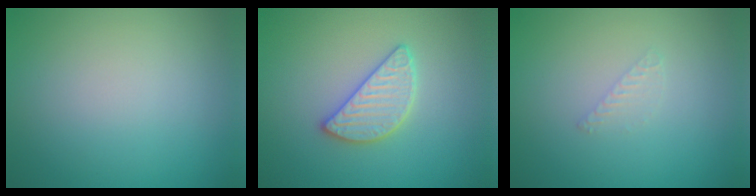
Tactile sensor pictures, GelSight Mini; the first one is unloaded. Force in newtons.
{"total": 2.9, "press": 2.9, "slide": 0.3}
{"total": 0.8, "press": 0.8, "slide": 0.0}